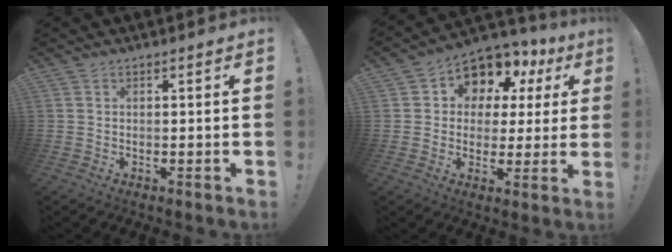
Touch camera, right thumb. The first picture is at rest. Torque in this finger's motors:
{"motor_torque": [0.80, 2.41, 0.31, -0.18, 0.00]}